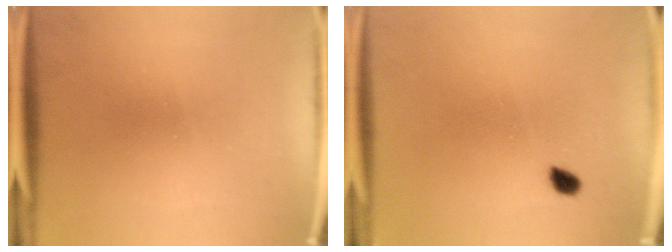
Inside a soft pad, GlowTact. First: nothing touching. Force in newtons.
{"total": 1.7}